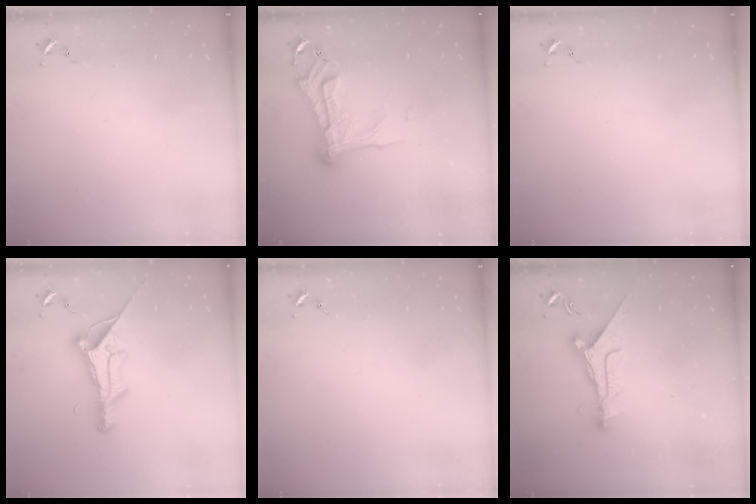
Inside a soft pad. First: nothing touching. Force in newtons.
{"total": 16.8, "press": 16.7, "slide": 1.6}
{"total": 0.0}
{"total": 17.0, "press": 17.0, "slide": 0.7}
{"total": 0.0}
{"total": 9.9, "press": 9.9, "slide": 0.2}